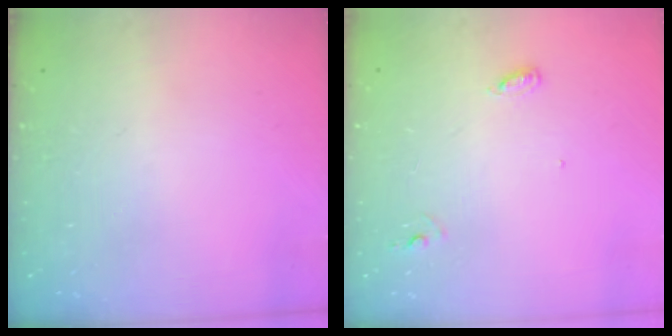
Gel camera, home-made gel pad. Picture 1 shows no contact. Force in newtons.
{"total": 5.0, "press": 5.0, "slide": 0.4}